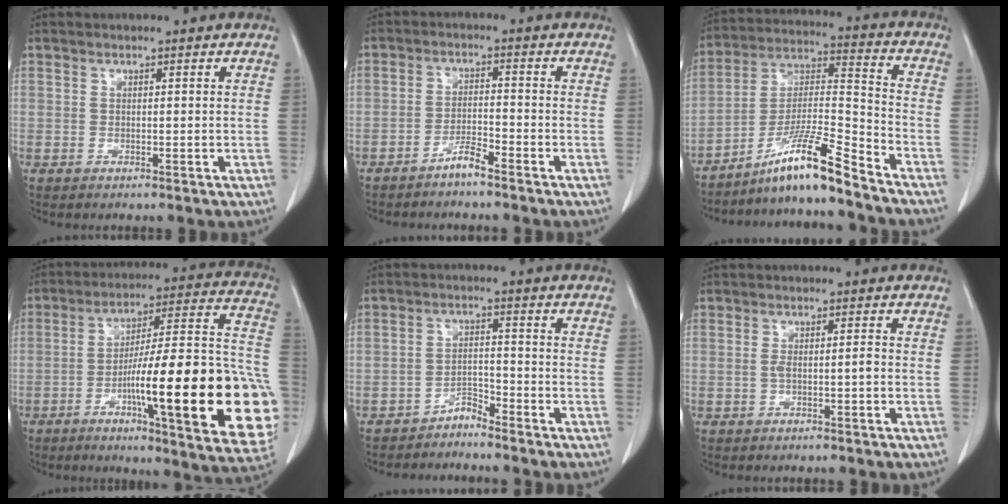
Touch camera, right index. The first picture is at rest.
{"total": 3.2, "force": [-2.9, 0.2, 1.3], "torque": [-0.022, -0.004, -0.056]}
{"total": 12.2, "force": [-9.6, -0.9, 7.4], "torque": [-0.138, 0.001, -0.174]}
{"total": 29.2, "force": [-7.3, 3.6, 28.1], "torque": [-0.308, 0.009, -0.107]}
{"total": 2.6, "force": [-2.6, 0.4, 0.1], "torque": [0.005, -0.005, -0.046]}
{"total": 2.0, "force": [-0.5, 0.2, 1.9], "torque": [-0.034, 0.001, -0.010]}